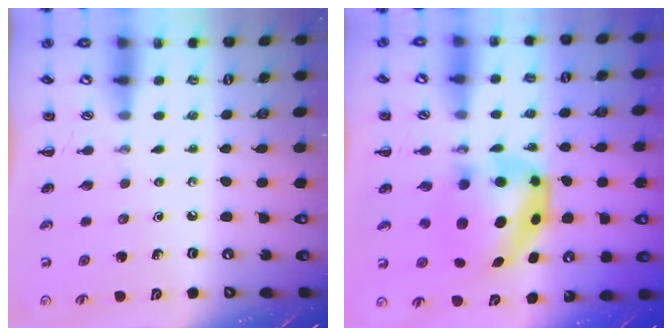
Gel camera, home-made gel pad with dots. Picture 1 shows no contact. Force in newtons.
{"total": 6.8, "press": 6.7, "slide": 1.3}